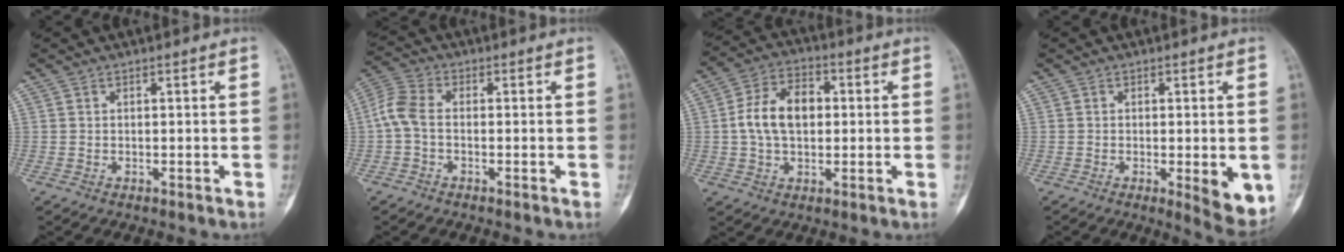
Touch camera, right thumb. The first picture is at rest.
{"total": 5.5, "force": [-0.8, 3.2, 4.3], "torque": [-0.103, 0.015, -0.028]}
{"total": 10.9, "force": [0.7, 7.2, 8.2], "torque": [-0.137, 0.021, 0.007]}
{"total": 7.2, "force": [-1.6, 2.2, 6.7], "torque": [-0.081, -0.018, -0.015]}